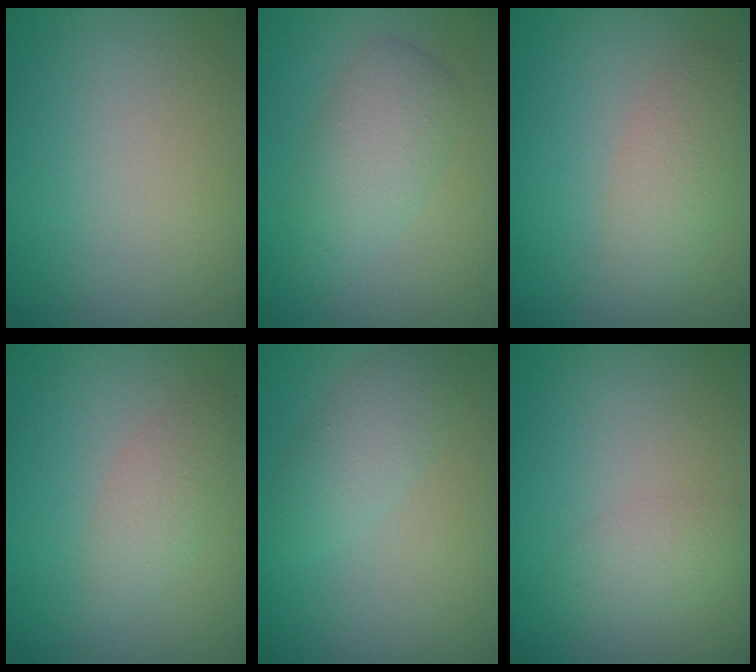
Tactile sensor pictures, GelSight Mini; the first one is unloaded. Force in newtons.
{"total": 3.6, "press": 3.6, "slide": 0.1}
{"total": 2.5, "press": 2.5, "slide": 0.1}
{"total": 2.2, "press": 2.2, "slide": 0.1}
{"total": 1.7, "press": 1.7, "slide": 0.0}
{"total": 1.6, "press": 1.6, "slide": 0.1}